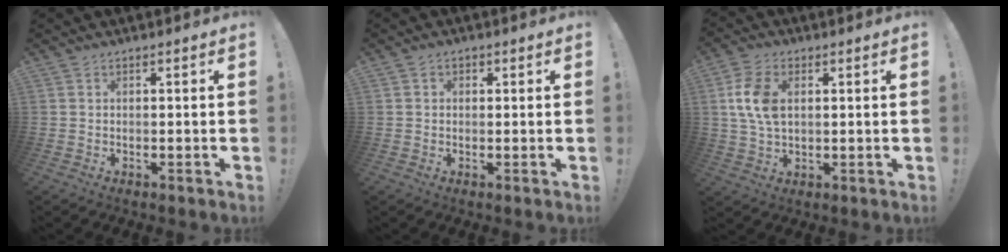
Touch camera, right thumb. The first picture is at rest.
{"total": 1.5, "force": [0.1, 1.3, 0.7], "torque": [-0.011, 0.004, 0.001]}
{"total": 10.2, "force": [2.1, 6.8, 7.4], "torque": [-0.136, 0.003, 0.038]}